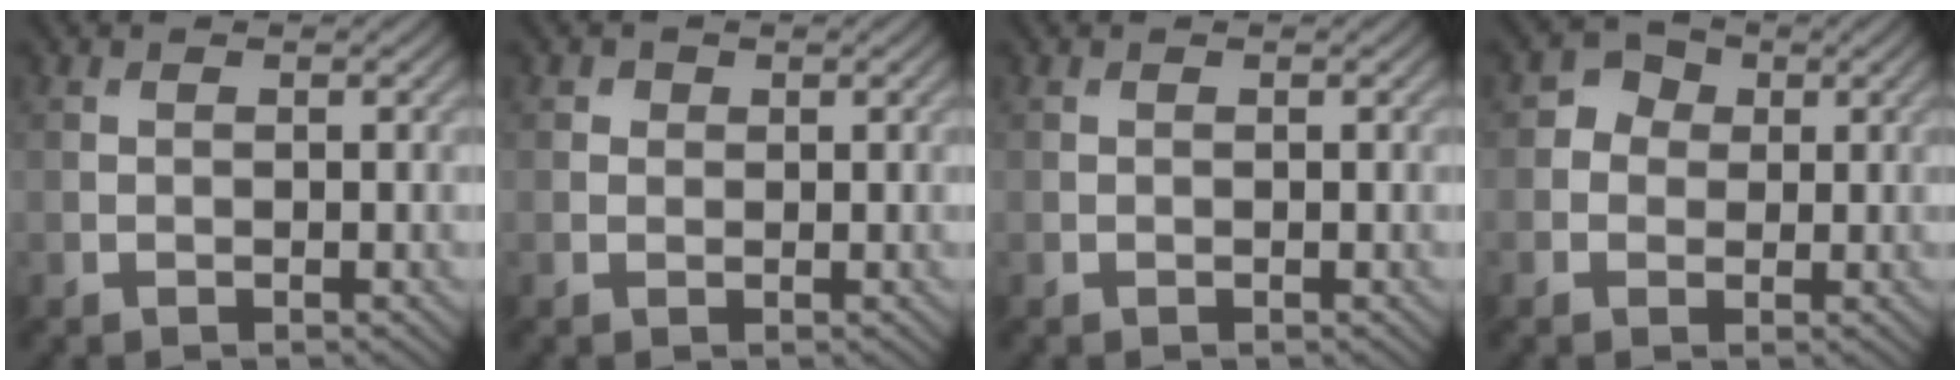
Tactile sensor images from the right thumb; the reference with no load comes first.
{"total": 0.8, "force": [0.3, 0.7, 0.2], "torque": [0.001, -0.003, 0.002]}
{"total": 0.0}
{"total": 2.6, "force": [0.2, 2.5, 0.9], "torque": [-0.013, 0.004, -0.003]}